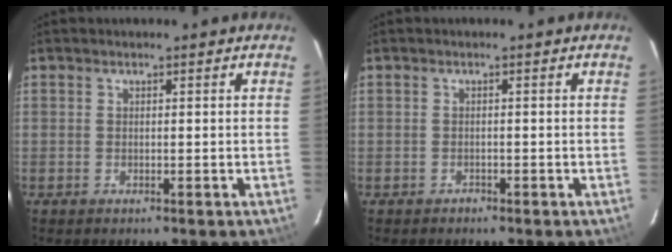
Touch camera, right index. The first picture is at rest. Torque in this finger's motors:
{"motor_torque": [-0.10, -0.06, -0.02, 0.00]}